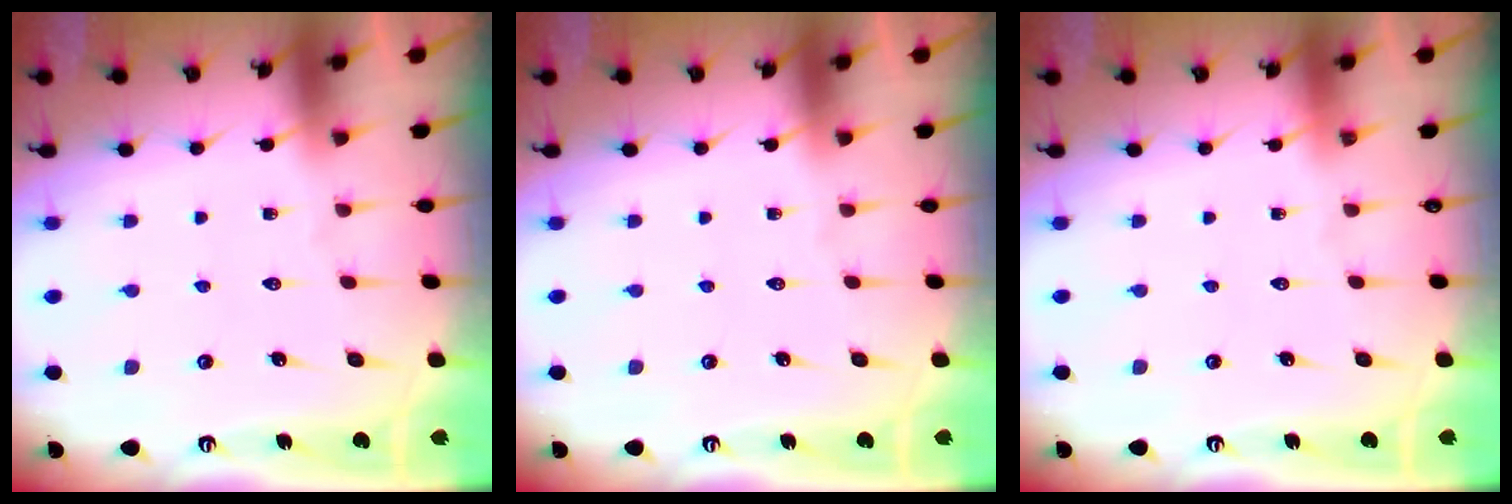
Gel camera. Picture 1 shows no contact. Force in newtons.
{"total": 0.0}
{"total": 0.0}